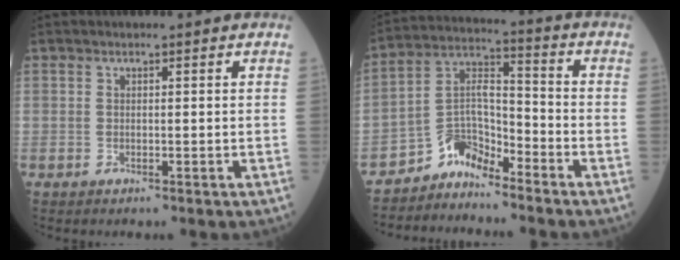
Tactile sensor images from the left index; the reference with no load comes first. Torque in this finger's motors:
{"motor_torque": [0.04, 0.20, 0.04, 0.02]}